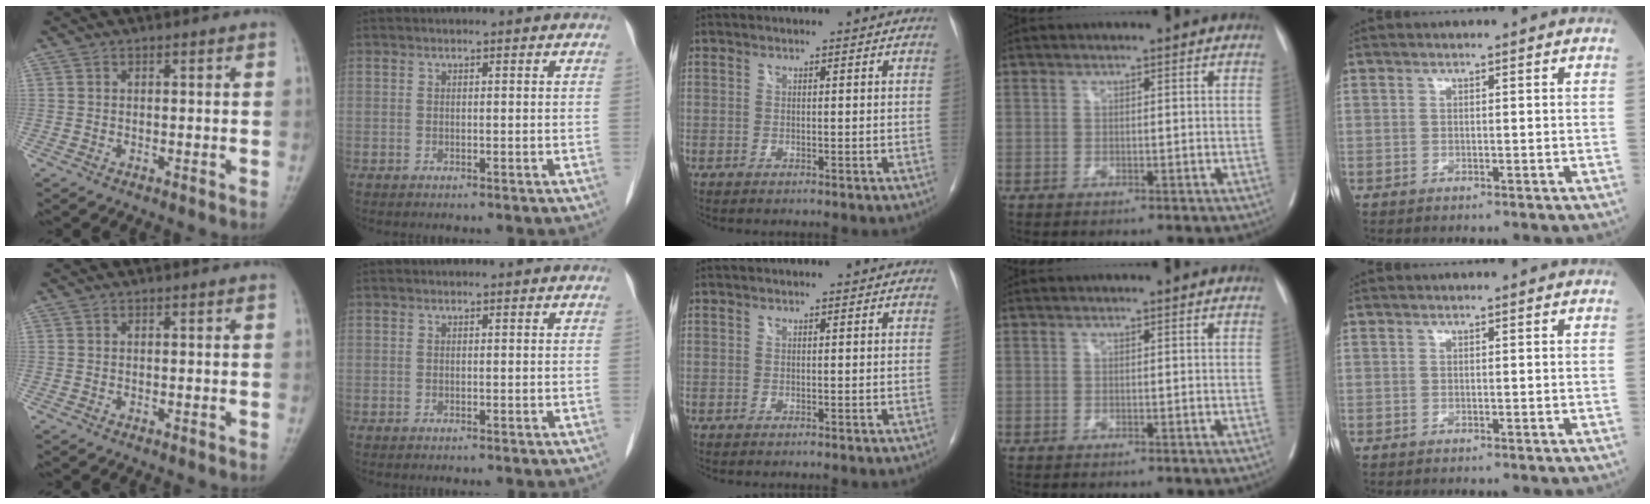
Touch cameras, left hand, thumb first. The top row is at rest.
{}